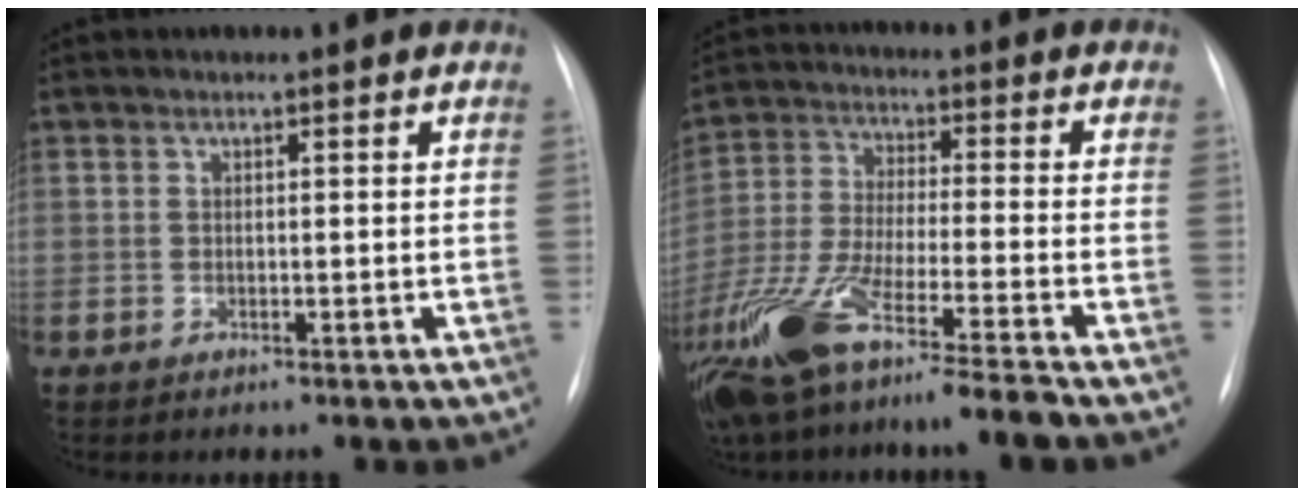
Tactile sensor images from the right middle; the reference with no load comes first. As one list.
[{"total": 15.8, "force": [-11.4, 0.0, 10.9], "torque": [-0.229, -0.048, -0.207]}]